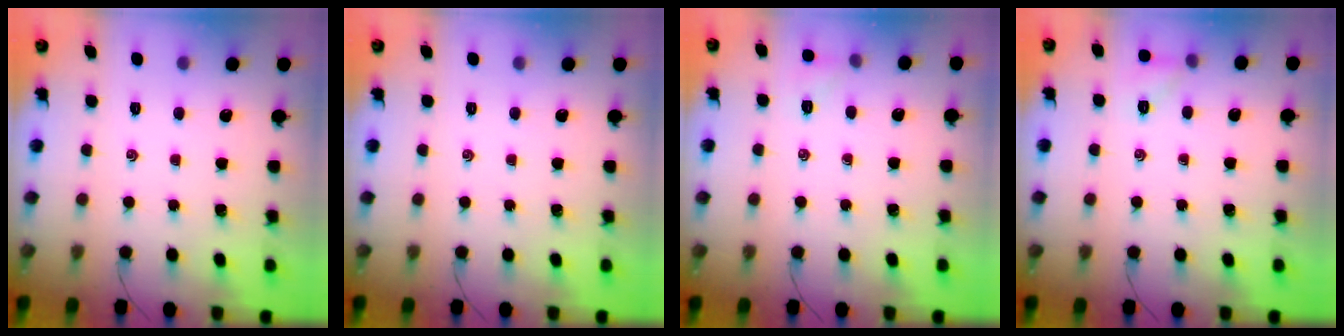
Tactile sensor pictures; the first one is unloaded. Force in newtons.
{"total": 0.0}
{"total": 4.9, "press": 4.7, "slide": 1.4}
{"total": 6.3, "press": 6.1, "slide": 1.5}